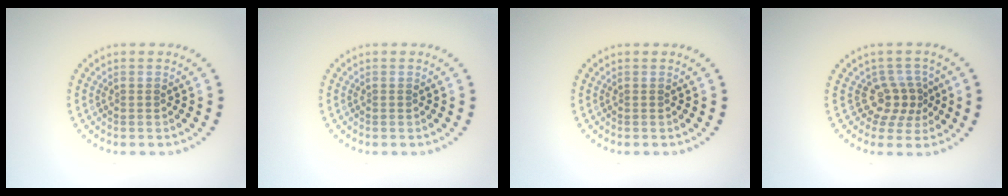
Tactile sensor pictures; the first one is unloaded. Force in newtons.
{"total": 0.0}
{"total": 0.0}
{"total": 2.9, "press": 2.1, "slide": 2.0}